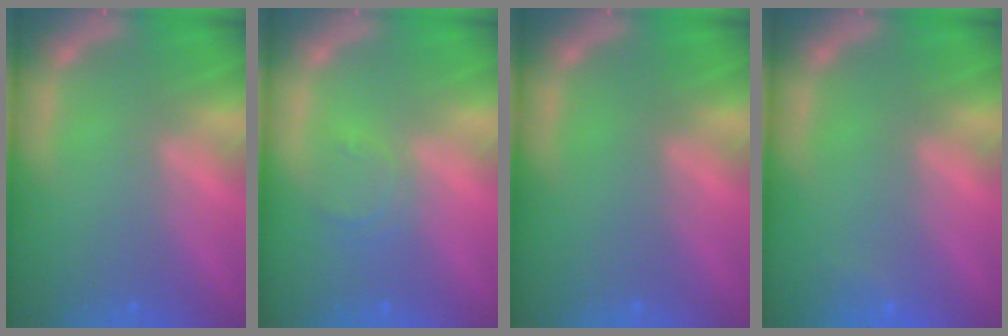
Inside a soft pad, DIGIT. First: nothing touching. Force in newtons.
{"total": 2.4}
{"total": 0.0}
{"total": 0.9}